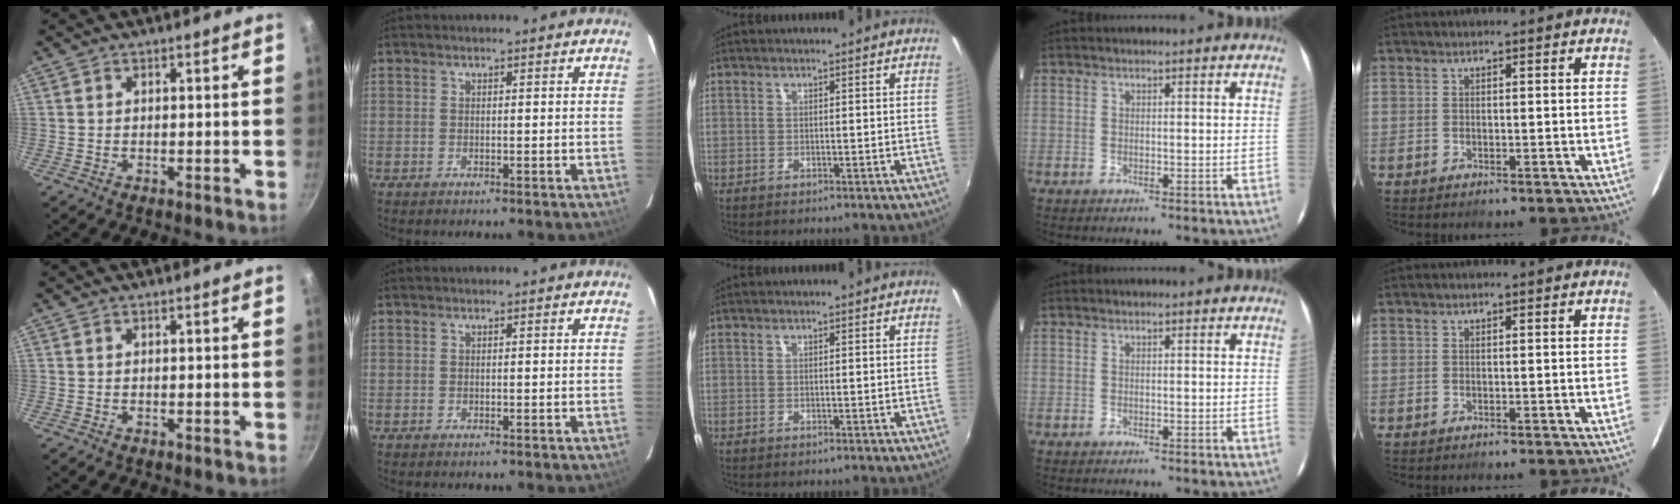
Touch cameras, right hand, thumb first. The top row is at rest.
{}